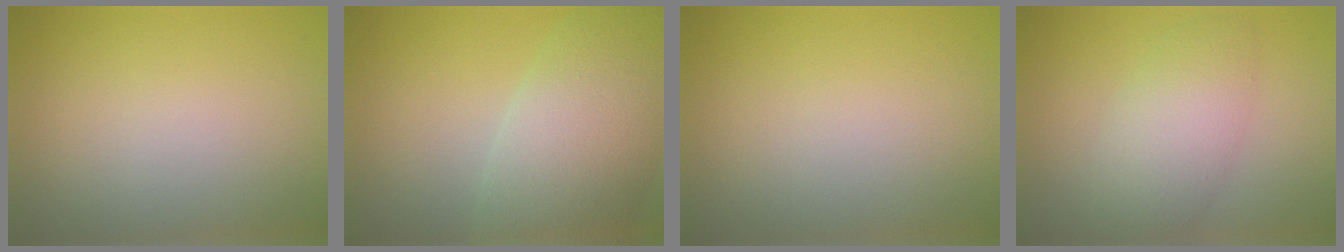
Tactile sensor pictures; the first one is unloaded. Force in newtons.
{"total": 9.3, "press": 9.2, "slide": 0.8}
{"total": 0.0}
{"total": 4.5, "press": 4.5, "slide": 0.2}